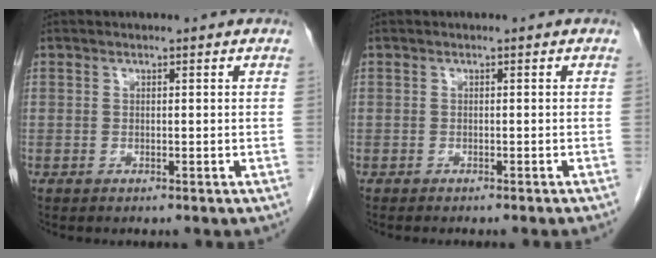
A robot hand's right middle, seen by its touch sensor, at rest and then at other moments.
{"total": 2.9, "force": [-2.5, -0.3, 1.3], "torque": [-0.014, 0.003, -0.031]}